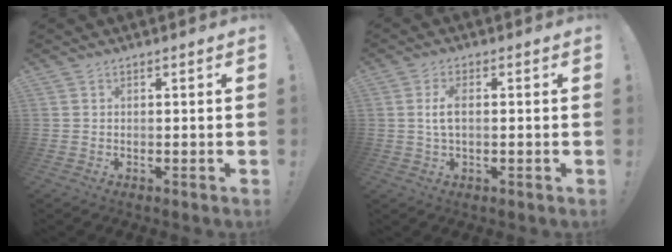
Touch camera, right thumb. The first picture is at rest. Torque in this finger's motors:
{"motor_torque": [-0.14, -0.10, 0.06, 0.46, 0.20]}